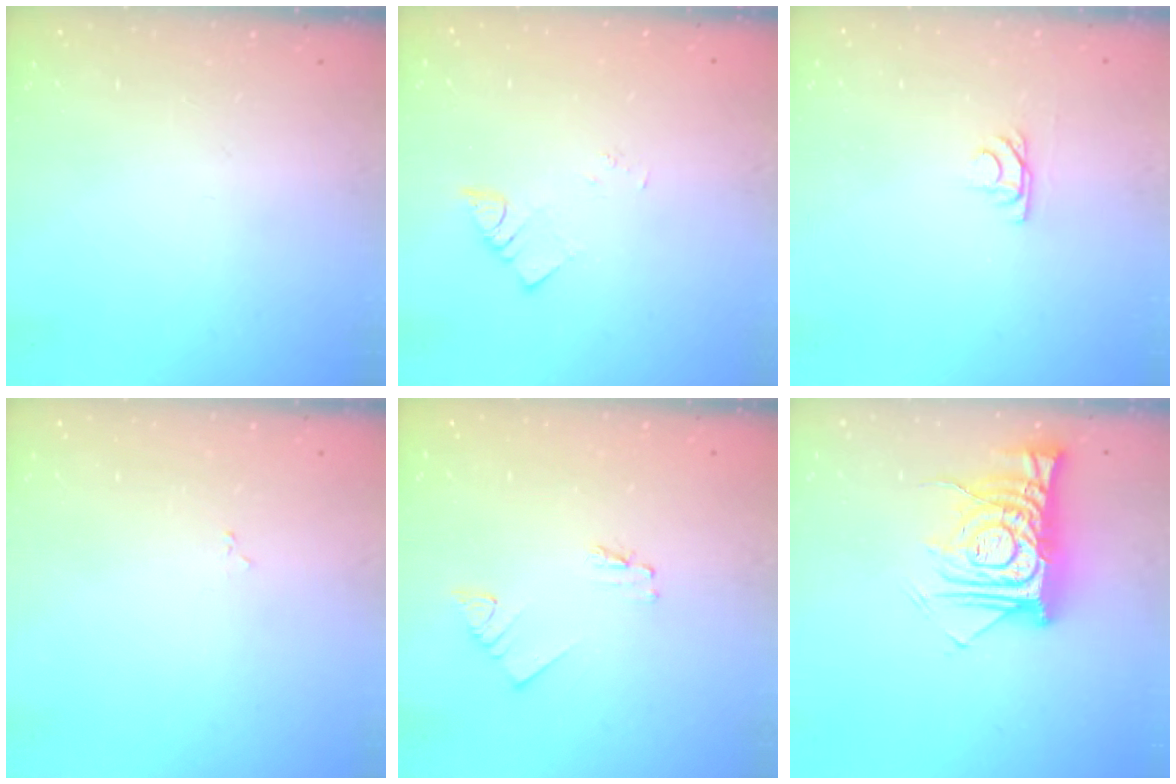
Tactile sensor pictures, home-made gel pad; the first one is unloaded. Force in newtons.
{"total": 2.2, "press": 2.2, "slide": 0.2}
{"total": 3.8, "press": 3.8, "slide": 0.4}
{"total": 1.9, "press": 1.9, "slide": 0.3}
{"total": 1.2, "press": 1.2, "slide": 0.1}
{"total": 14.7, "press": 14.6, "slide": 1.8}